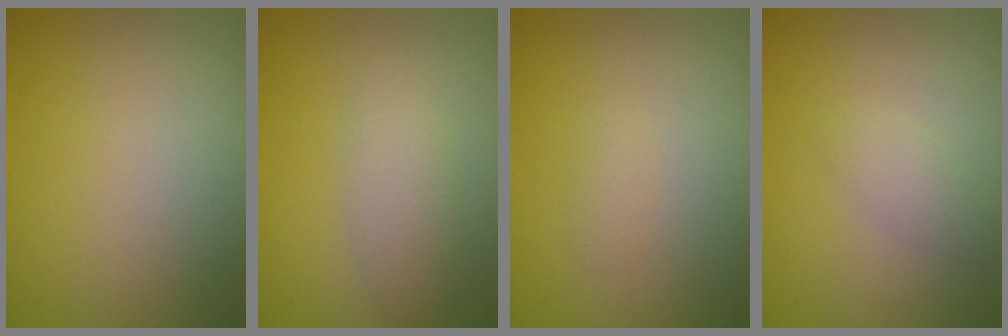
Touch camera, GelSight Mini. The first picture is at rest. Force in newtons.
{"total": 2.6, "press": 2.6, "slide": 0.1}
{"total": 0.8, "press": 0.8, "slide": 0.0}
{"total": 1.5, "press": 1.5, "slide": 0.0}